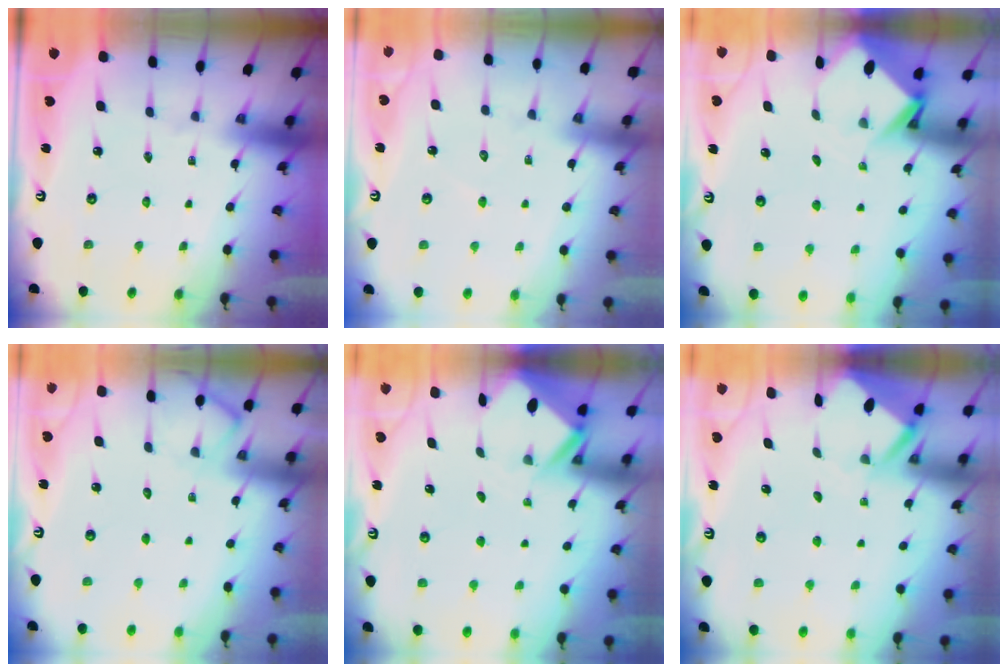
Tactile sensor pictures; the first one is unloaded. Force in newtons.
{"total": 5.7, "press": 5.6, "slide": 0.6}
{"total": 3.8, "press": 3.7, "slide": 0.3}
{"total": 6.5, "press": 6.5, "slide": 0.8}
{"total": 2.6, "press": 2.6, "slide": 0.1}
{"total": 3.9, "press": 3.8, "slide": 0.3}